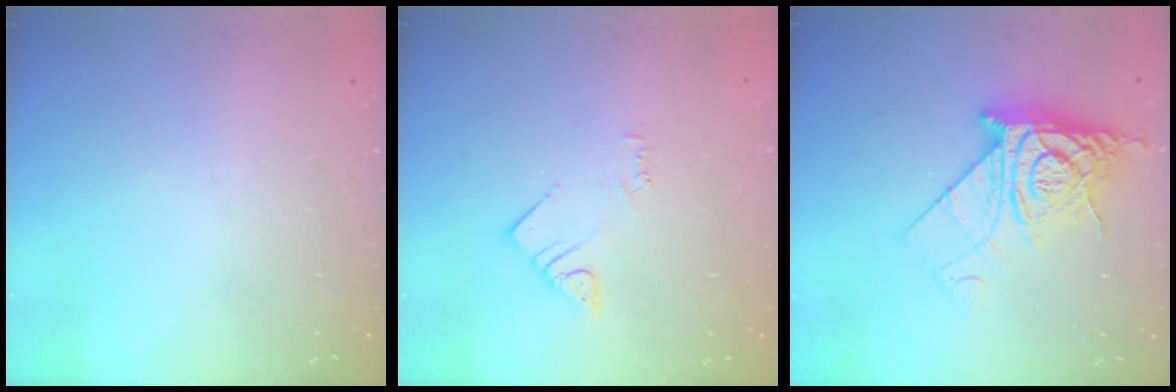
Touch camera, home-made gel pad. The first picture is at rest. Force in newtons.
{"total": 3.1, "press": 3.0, "slide": 0.5}
{"total": 12.2, "press": 12.2, "slide": 1.1}